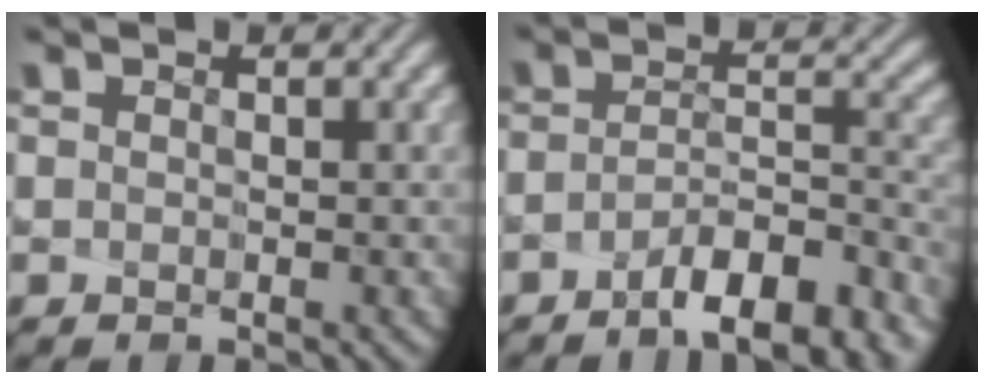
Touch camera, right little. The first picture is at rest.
{"total": 6.8, "force": [-5.7, 1.1, 3.5], "torque": [-0.041, -0.013, -0.080]}